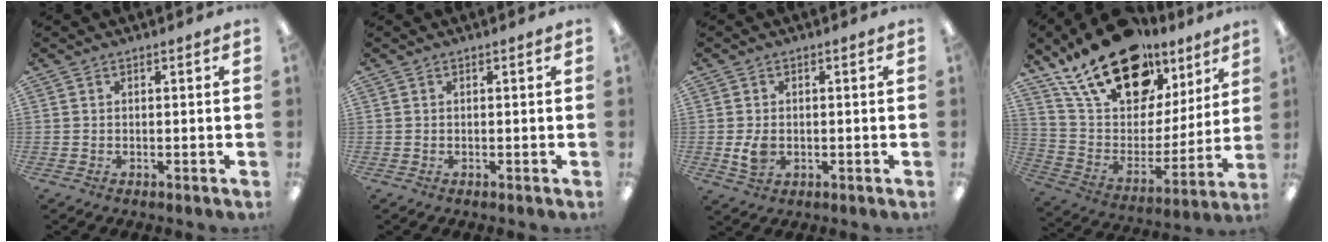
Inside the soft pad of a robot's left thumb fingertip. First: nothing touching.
{"total": 0.0}
{"total": 4.4, "force": [-0.3, 3.1, 3.0], "torque": [-0.051, -0.005, -0.010]}
{"total": 23.7, "force": [17.1, 11.6, 11.6], "torque": [-0.206, -0.102, 0.307]}